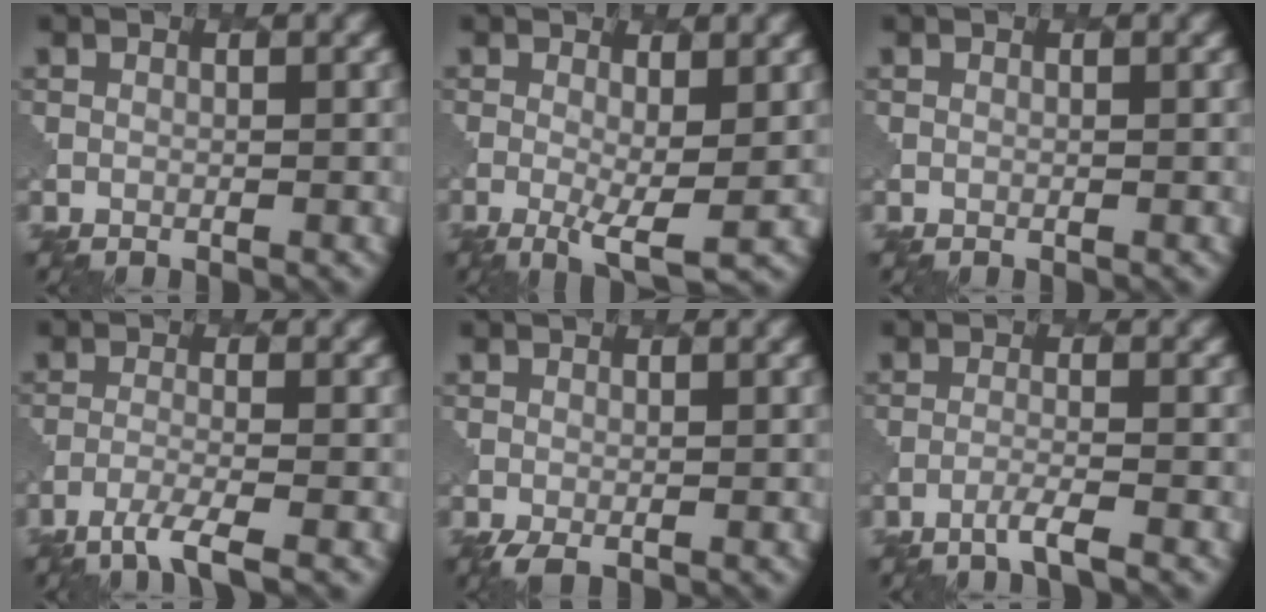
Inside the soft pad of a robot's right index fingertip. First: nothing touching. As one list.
[{"total": 3.8, "force": [-0.4, 1.1, 3.6], "torque": [-0.069, -0.016, -0.004]}, {"total": 0.0}, {"total": 3.2, "force": [-2.3, 0.4, 2.2], "torque": [-0.040, -0.003, -0.056]}, {"total": 1.3, "force": [-0.7, 0.4, 1.0], "torque": [-0.024, -0.004, -0.016]}, {"total": 1.8, "force": [-1.4, 0.0, 1.2], "torque": [-0.017, 0.001, -0.039]}]